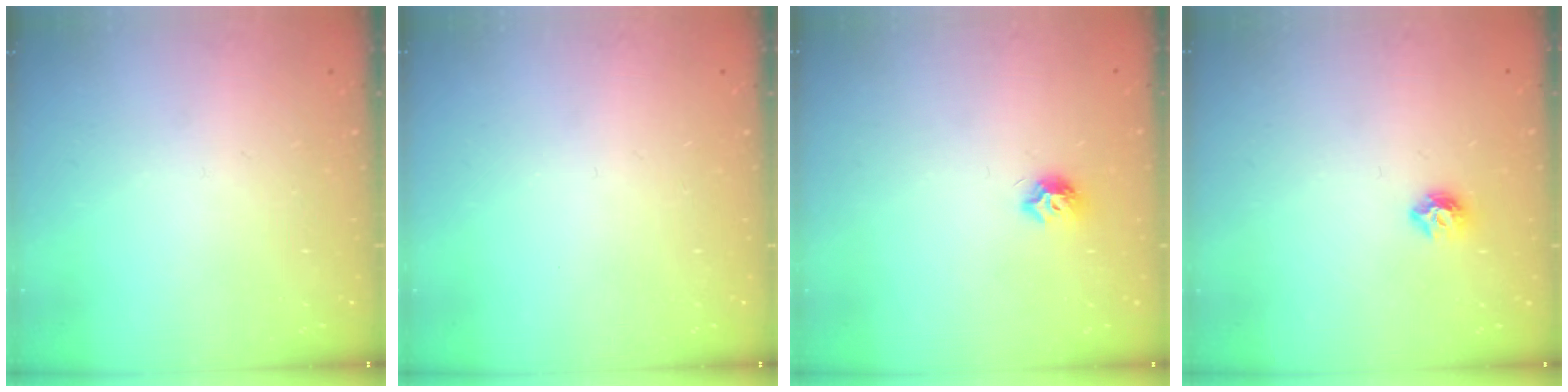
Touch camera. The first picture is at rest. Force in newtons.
{"total": 0.0}
{"total": 7.1, "press": 7.1, "slide": 0.8}
{"total": 6.8, "press": 6.8, "slide": 0.7}